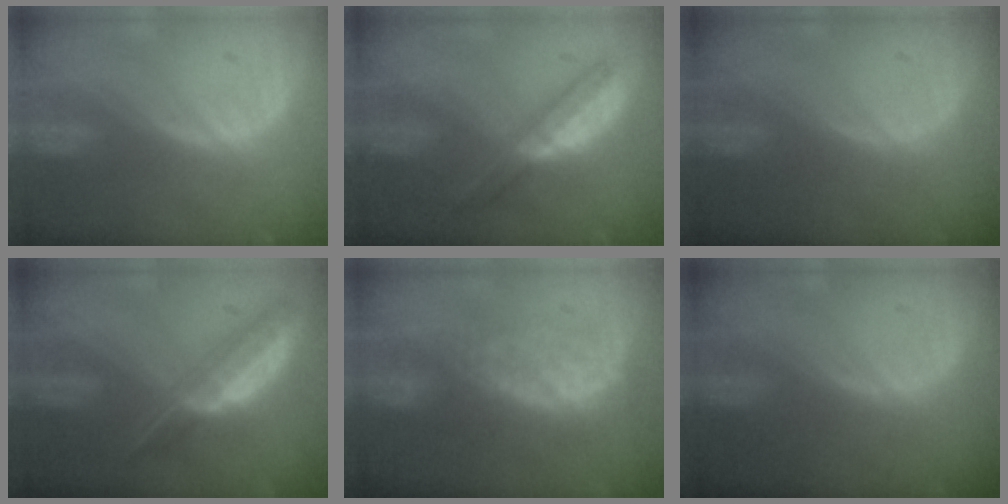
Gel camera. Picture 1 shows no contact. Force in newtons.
{"total": 5.1, "press": 5.0, "slide": 1.1}
{"total": 0.0}
{"total": 6.7, "press": 5.7, "slide": 3.6}
{"total": 8.8, "press": 7.4, "slide": 4.7}
{"total": 0.0}